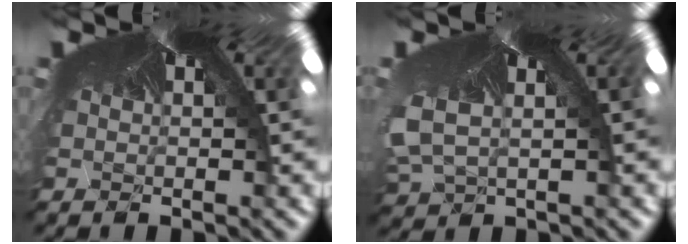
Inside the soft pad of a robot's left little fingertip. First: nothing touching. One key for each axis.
{"total": 2.6, "fx": -2.4, "fy": 0.6, "fz": -0.8, "tx": -0.037, "ty": -0.043, "tz": -0.004}